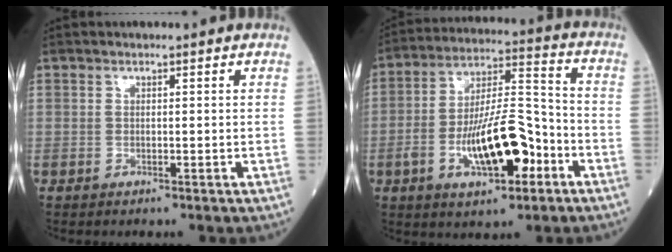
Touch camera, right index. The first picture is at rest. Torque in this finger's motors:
{"motor_torque": [1.20, -0.94, 0.36, 0.21]}